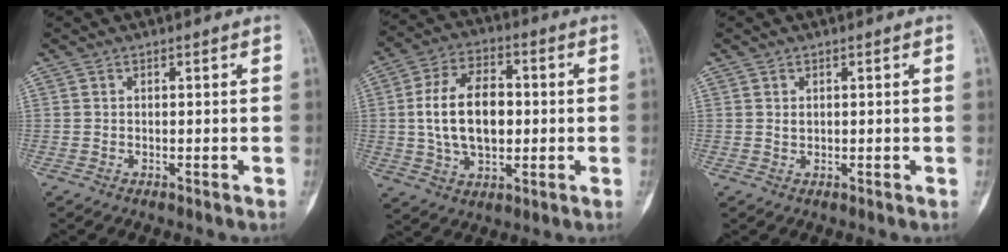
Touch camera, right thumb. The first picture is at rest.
{"total": 14.2, "force": [0.4, 8.6, 11.2], "torque": [-0.180, 0.014, 0.006]}
{"total": 0.8, "force": [0.3, 0.6, 0.5], "torque": [-0.006, 0.000, 0.007]}